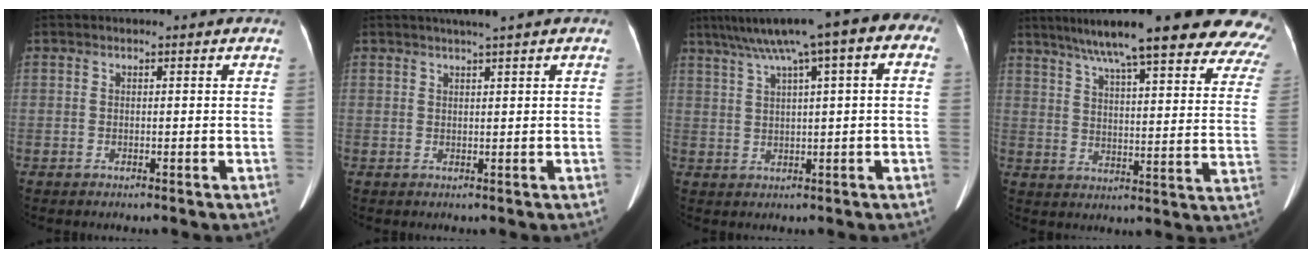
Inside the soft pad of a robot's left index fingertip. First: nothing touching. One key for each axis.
{"total": 2.8, "fx": 2.1, "fy": -0.6, "fz": 1.7, "tx": -0.020, "ty": 0.013, "tz": 0.037}
{"total": 12.9, "fx": 6.1, "fy": 1.9, "fz": 11.2, "tx": -0.176, "ty": 0.053, "tz": 0.089}
{"total": 28.6, "fx": 24.0, "fy": 3.4, "fz": 15.2, "tx": -0.187, "ty": -0.030, "tz": 0.292}